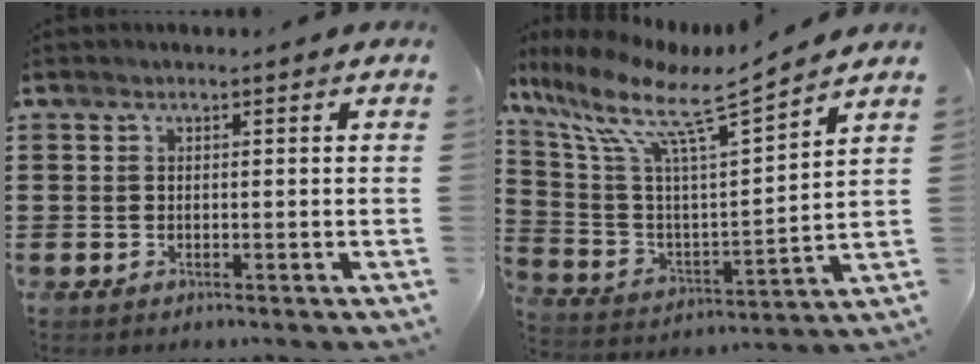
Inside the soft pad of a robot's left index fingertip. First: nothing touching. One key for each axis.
{"total": 11.3, "fx": 8.0, "fy": 1.3, "fz": 7.8, "tx": -0.181, "ty": -0.053, "tz": 0.127}